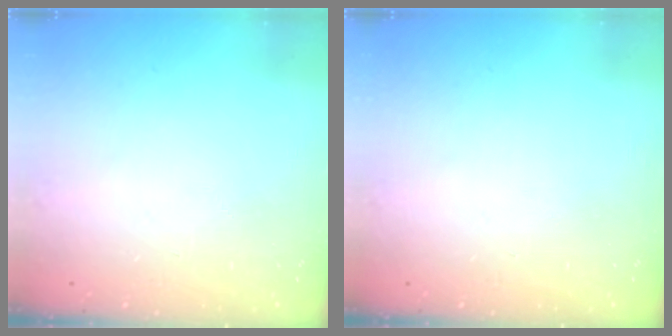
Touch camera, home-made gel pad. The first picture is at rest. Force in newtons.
{"total": 0.0}